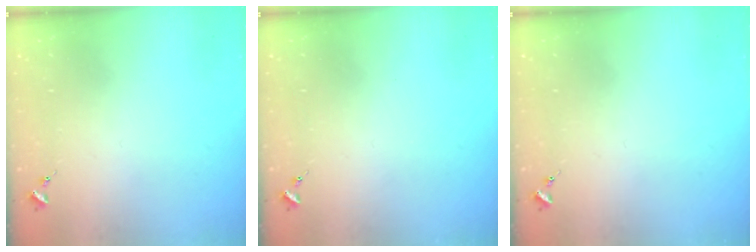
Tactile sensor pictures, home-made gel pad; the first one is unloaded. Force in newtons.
{"total": 0.0}
{"total": 0.0}